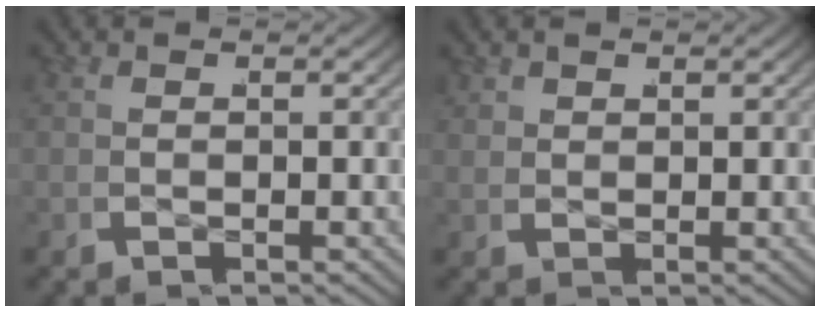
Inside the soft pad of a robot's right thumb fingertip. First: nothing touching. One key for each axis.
{"total": 1.3, "fx": 1.0, "fy": 0.7, "fz": 0.6, "tx": -0.006, "ty": -0.004, "tz": 0.028}